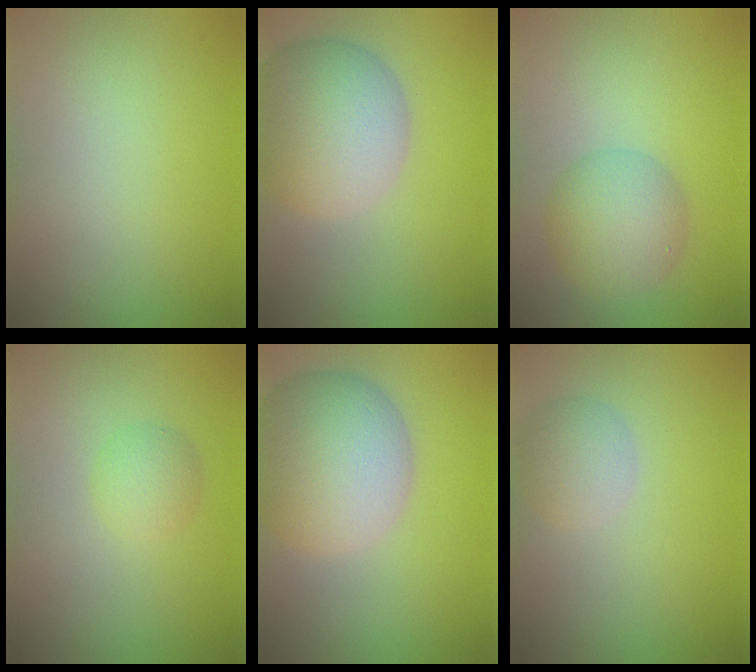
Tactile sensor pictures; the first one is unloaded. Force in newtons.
{"total": 8.8, "press": 8.8, "slide": 0.7}
{"total": 4.5, "press": 4.5, "slide": 0.1}
{"total": 1.9, "press": 1.9, "slide": 0.1}
{"total": 10.1, "press": 10.0, "slide": 0.9}
{"total": 2.7, "press": 2.7, "slide": 0.1}